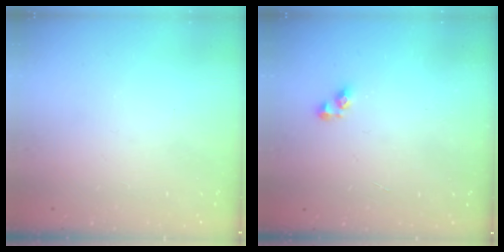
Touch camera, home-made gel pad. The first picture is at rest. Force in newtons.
{"total": 3.9, "press": 3.9, "slide": 0.7}